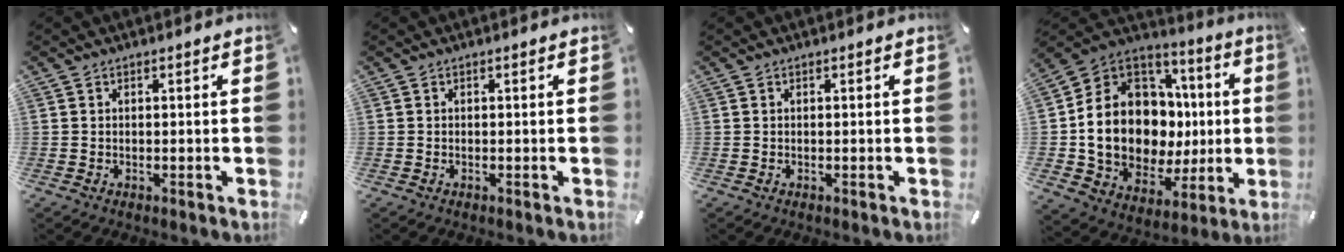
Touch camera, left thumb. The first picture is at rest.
{"total": 0.0}
{"total": 0.0}
{"total": 18.2, "force": [-0.1, 14.7, 10.6], "torque": [-0.223, -0.027, 0.017]}